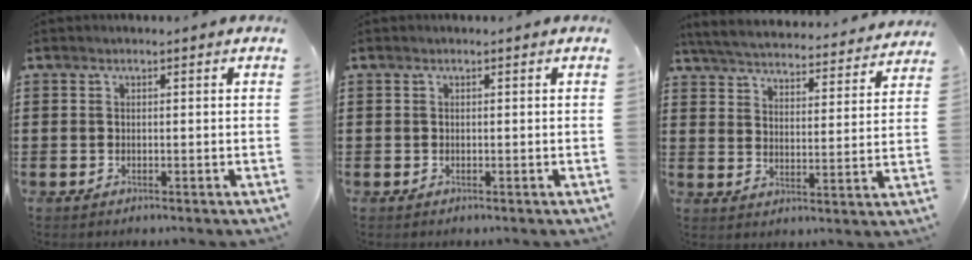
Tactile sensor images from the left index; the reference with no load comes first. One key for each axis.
{"total": 0.0}
{"total": 4.8, "fx": 4.7, "fy": -0.2, "fz": 0.7, "tx": -0.039, "ty": -0.040, "tz": 0.078}